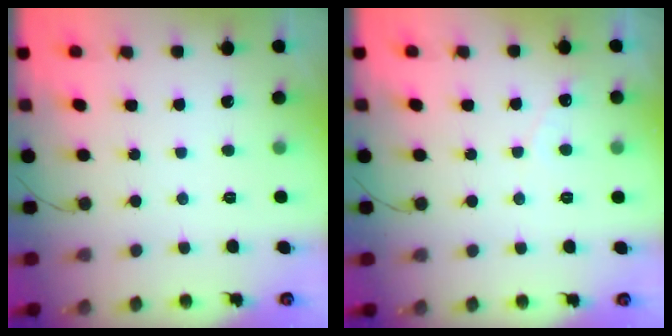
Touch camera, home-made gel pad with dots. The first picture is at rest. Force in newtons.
{"total": 2.9, "press": 2.9, "slide": 0.3}